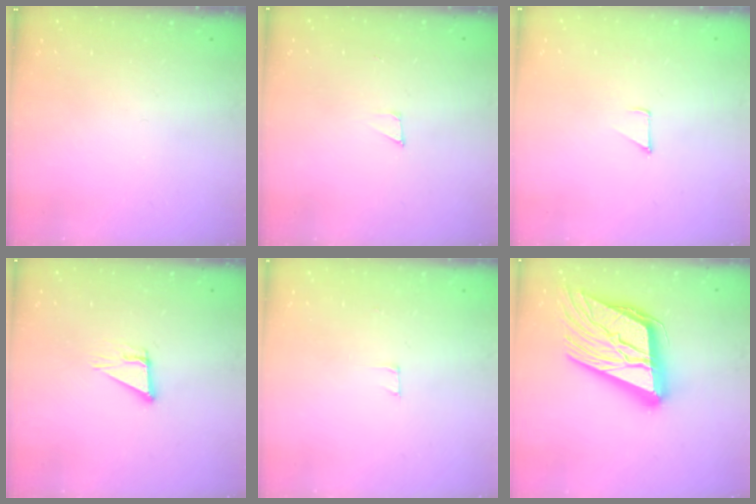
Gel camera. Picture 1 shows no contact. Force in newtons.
{"total": 3.2, "press": 3.2, "slide": 0.3}
{"total": 2.9, "press": 2.8, "slide": 0.3}
{"total": 3.8, "press": 3.8, "slide": 0.4}
{"total": 2.5, "press": 2.5, "slide": 0.2}
{"total": 27.8, "press": 27.3, "slide": 5.1}